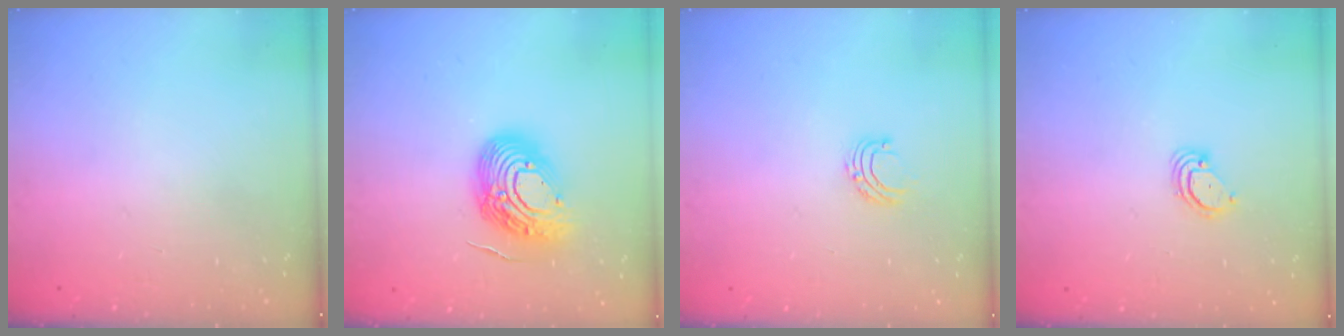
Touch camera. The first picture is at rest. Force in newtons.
{"total": 15.0, "press": 14.9, "slide": 1.5}
{"total": 5.2, "press": 5.1, "slide": 0.5}
{"total": 3.0, "press": 3.0, "slide": 0.2}